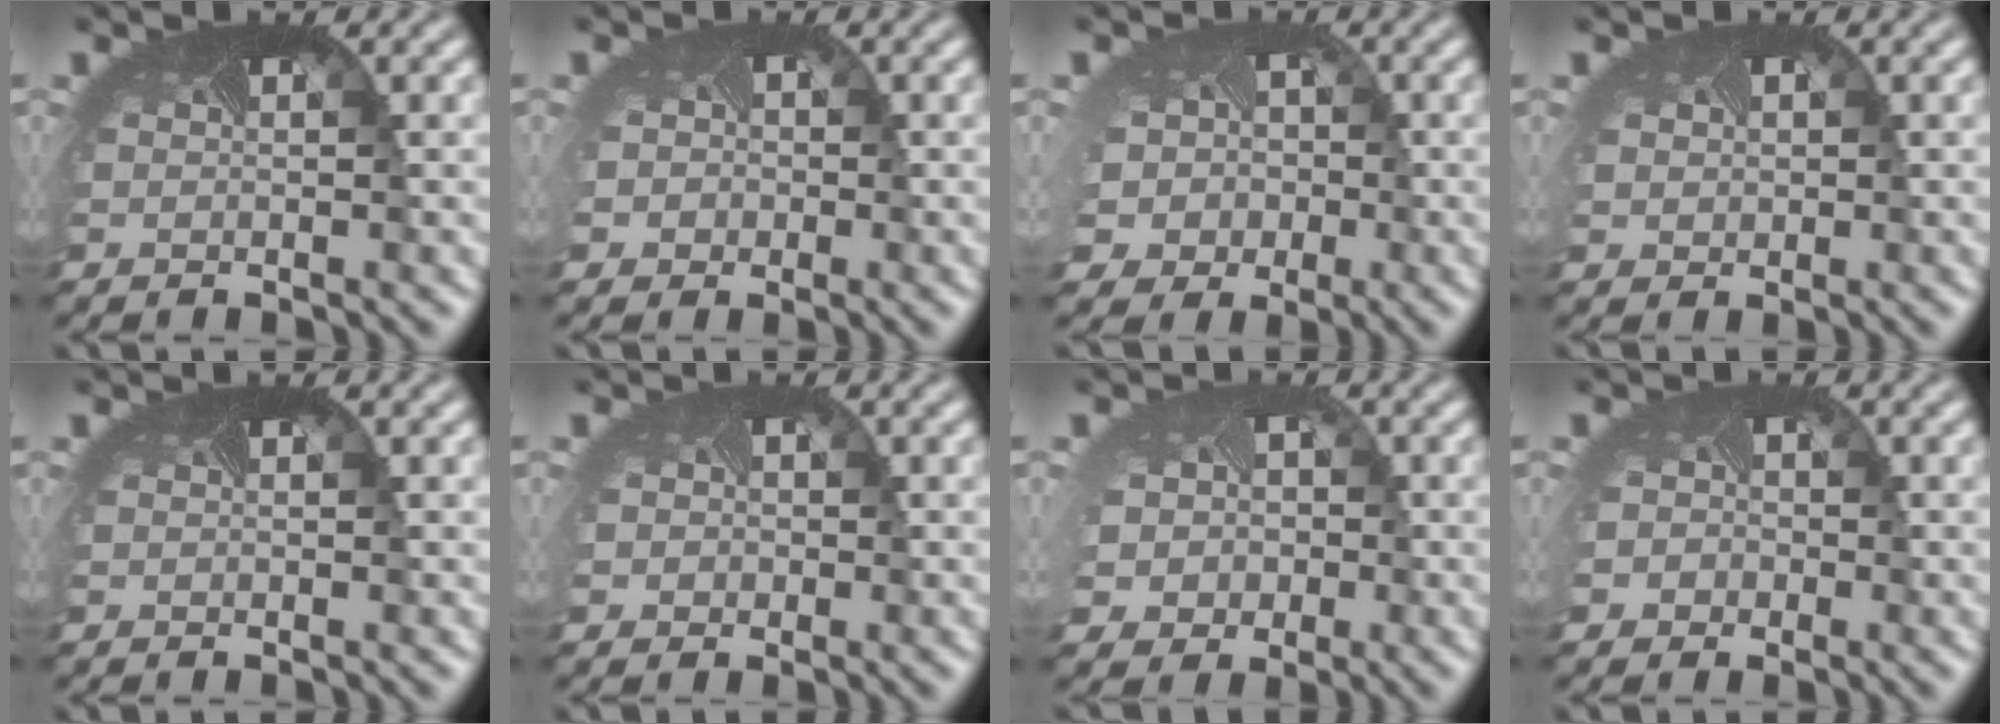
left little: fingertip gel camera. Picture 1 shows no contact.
{"total": 2.6, "force": [-0.4, 2.5, 0.9], "torque": [-0.009, -0.003, -0.015]}
{"total": 7.3, "force": [-1.3, 6.7, 2.7], "torque": [-0.063, -0.020, -0.040]}
{"total": 1.1, "force": [0.3, 1.1, -0.1], "torque": [-0.005, -0.007, 0.008]}
{"total": 0.0}
{"total": 1.9, "force": [-0.1, 1.8, 0.6], "torque": [-0.005, 0.000, -0.006]}
{"total": 5.7, "force": [-0.9, 5.2, 2.2], "torque": [-0.048, -0.014, -0.031]}
{"total": 2.5, "force": [-0.7, 2.3, 0.7], "torque": [-0.006, -0.006, -0.019]}